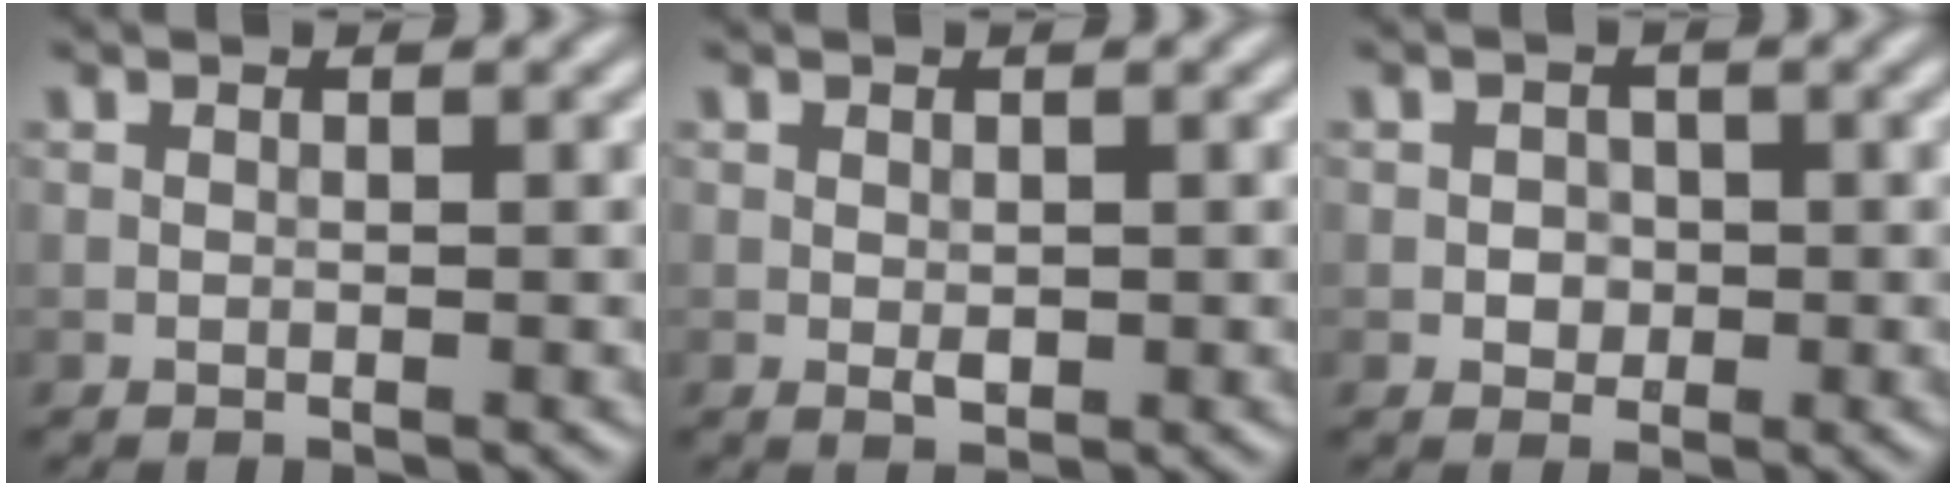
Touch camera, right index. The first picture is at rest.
{"total": 1.0, "force": [-0.1, 0.6, 0.8], "torque": [-0.010, -0.003, 0.000]}
{"total": 1.5, "force": [-0.2, 1.4, 0.6], "torque": [-0.003, -0.001, -0.006]}